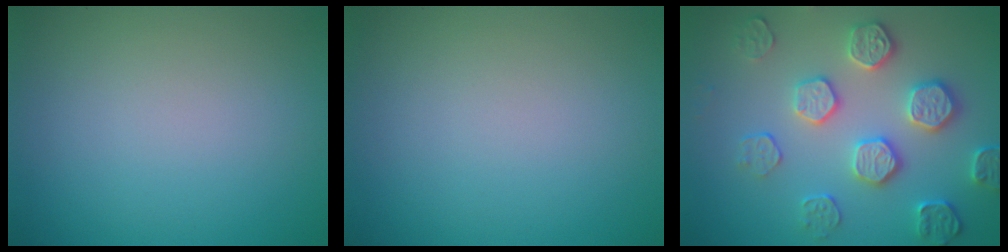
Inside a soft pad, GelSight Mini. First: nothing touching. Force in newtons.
{"total": 0.0}
{"total": 4.7, "press": 4.3, "slide": 1.8}